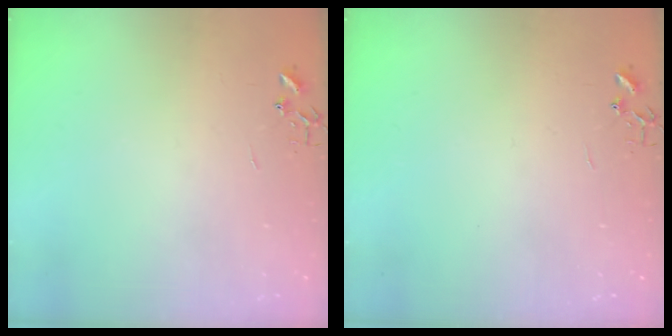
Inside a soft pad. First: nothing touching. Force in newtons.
{"total": 0.0}